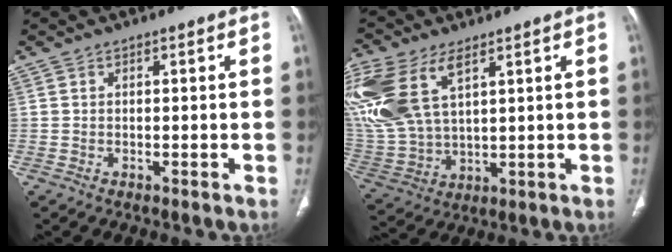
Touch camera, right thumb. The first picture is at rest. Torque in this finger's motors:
{"motor_torque": [-0.48, 1.17, 1.12, 1.18, 0.56]}